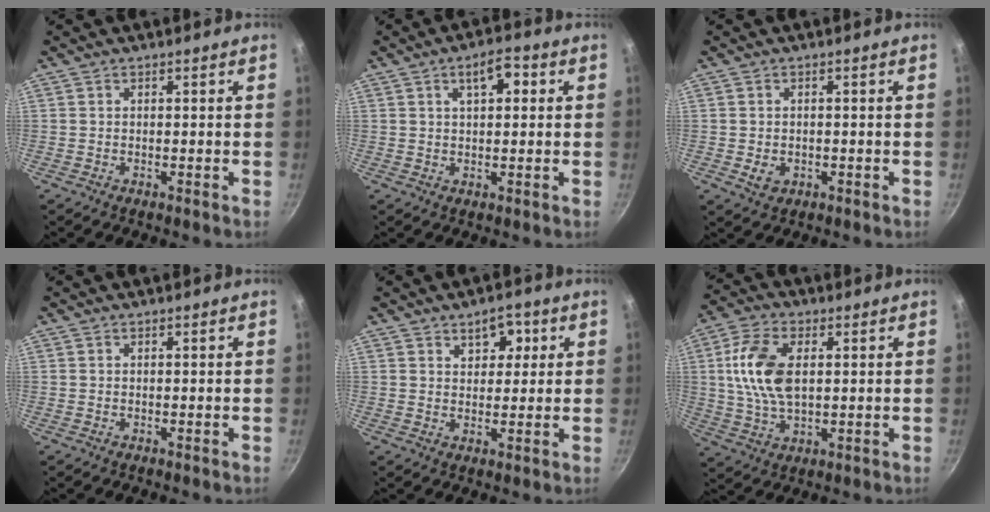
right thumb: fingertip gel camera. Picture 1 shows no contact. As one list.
[{"total": 5.8, "force": [1.8, 2.9, 4.7], "torque": [-0.054, 0.008, 0.023]}, {"total": 2.8, "force": [-0.6, 2.2, 1.5], "torque": [-0.024, -0.002, -0.004]}, {"total": 0.0}, {"total": 5.4, "force": [2.3, 3.6, 3.3], "torque": [-0.014, -0.009, 0.030]}, {"total": 12.0, "force": [2.0, 6.9, 9.6], "torque": [-0.181, 0.004, 0.035]}]